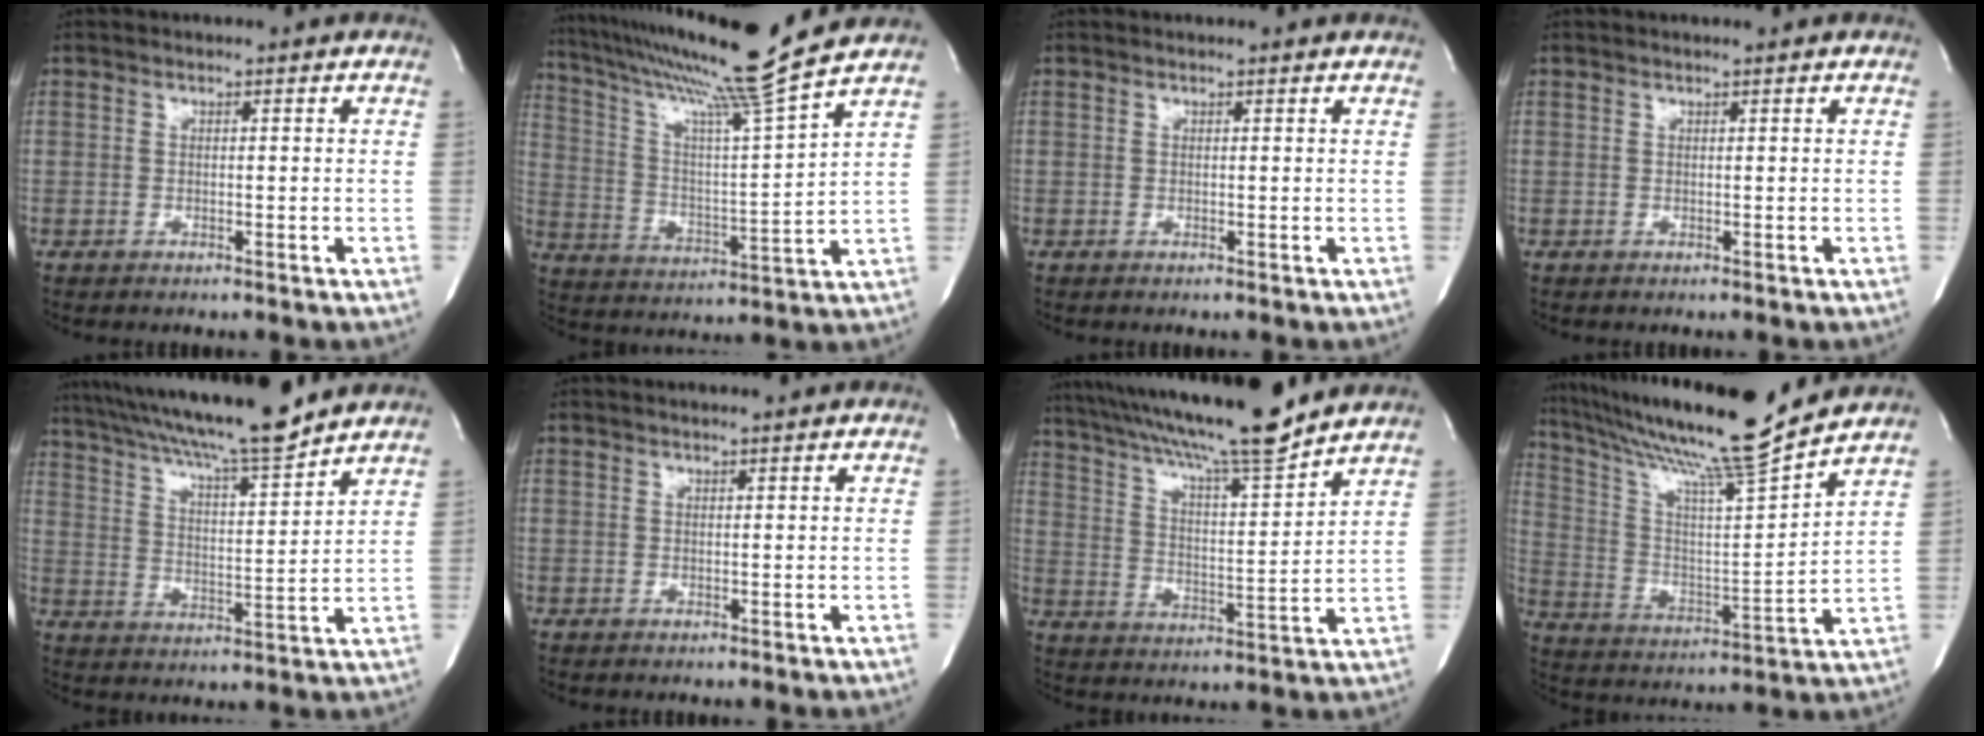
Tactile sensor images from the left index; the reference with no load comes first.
{"total": 17.4, "force": [14.8, -3.3, 8.6], "torque": [-0.155, -0.034, 0.237]}
{"total": 1.5, "force": [1.4, 0.0, 0.3], "torque": [-0.013, 0.007, 0.015]}
{"total": 1.0, "force": [0.8, -0.1, 0.4], "torque": [-0.008, 0.005, 0.015]}
{"total": 17.4, "force": [15.2, 0.1, 8.4], "torque": [-0.152, 0.004, 0.243]}
{"total": 1.6, "force": [1.4, -0.2, 0.7], "torque": [-0.011, 0.007, 0.022]}
{"total": 18.4, "force": [15.7, 0.3, 9.5], "torque": [-0.172, 0.004, 0.251]}
{"total": 19.0, "force": [16.7, -2.0, 8.9], "torque": [-0.172, -0.033, 0.275]}